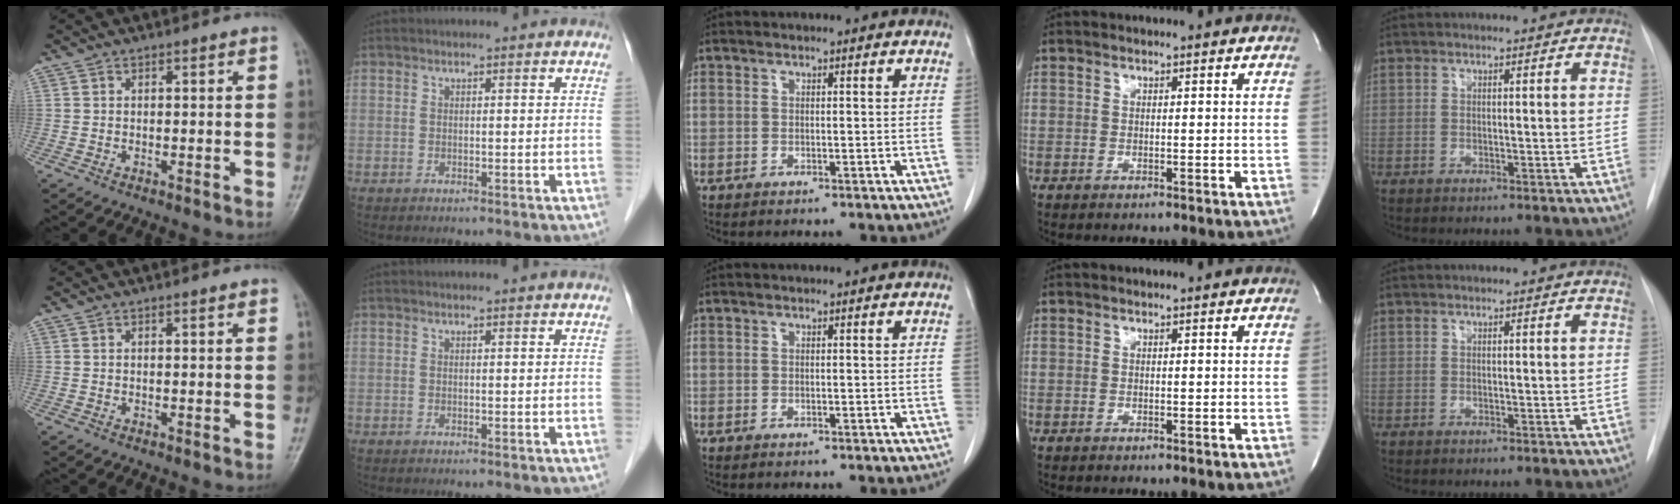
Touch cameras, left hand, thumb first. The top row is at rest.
{"thumb": {"total": 0.8, "force": [0.4, 0.0, 0.6], "torque": [-0.010, 0.001, 0.005]}, "index": {"total": 1.7, "force": [1.7, 0.1, 0.3], "torque": [-0.010, 0.010, 0.018]}}